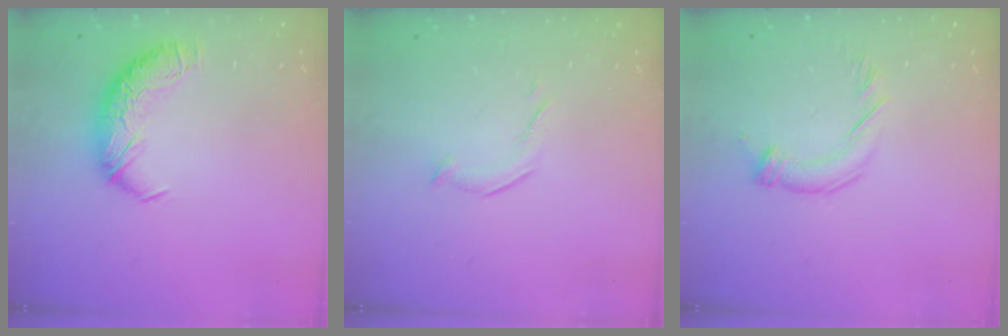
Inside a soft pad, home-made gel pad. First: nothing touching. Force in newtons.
{"total": 5.5, "press": 5.4, "slide": 0.9}
{"total": 3.6, "press": 3.5, "slide": 0.8}